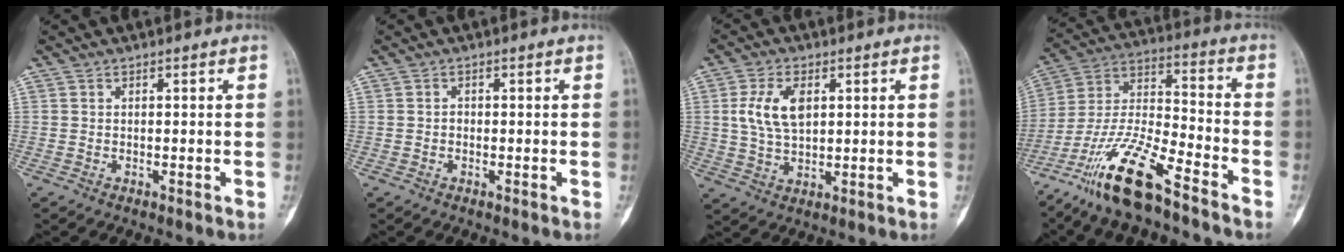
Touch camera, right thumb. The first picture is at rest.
{"total": 0.5, "force": [-0.1, 0.4, 0.2], "torque": [-0.001, 0.003, -0.005]}
{"total": 8.5, "force": [2.0, 4.9, 6.7], "torque": [-0.129, -0.002, 0.042]}
{"total": 16.7, "force": [-11.6, 3.7, 11.5], "torque": [-0.229, 0.067, -0.216]}